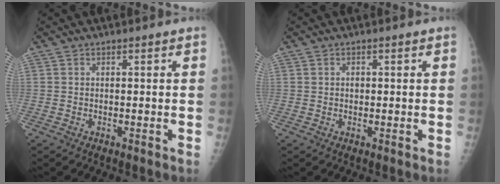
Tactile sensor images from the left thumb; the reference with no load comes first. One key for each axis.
{"total": 0.9, "fx": 0.2, "fy": 0.8, "fz": 0.5, "tx": -0.005, "ty": 0.002, "tz": 0.002}